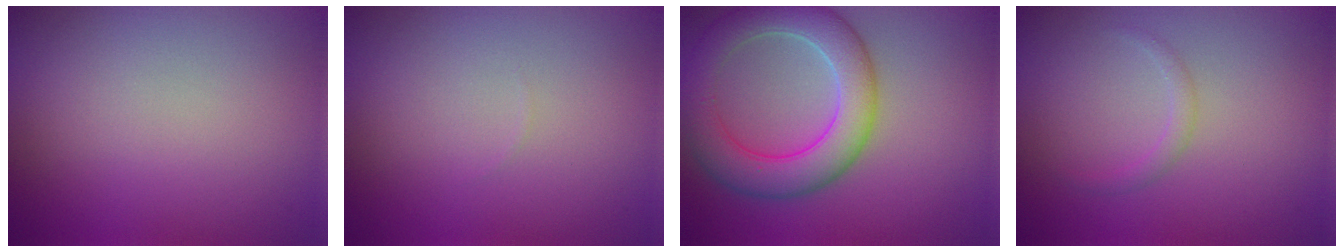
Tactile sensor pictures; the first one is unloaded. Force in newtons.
{"total": 0.0}
{"total": 6.6, "press": 6.6, "slide": 0.3}
{"total": 0.9, "press": 0.9, "slide": 0.1}